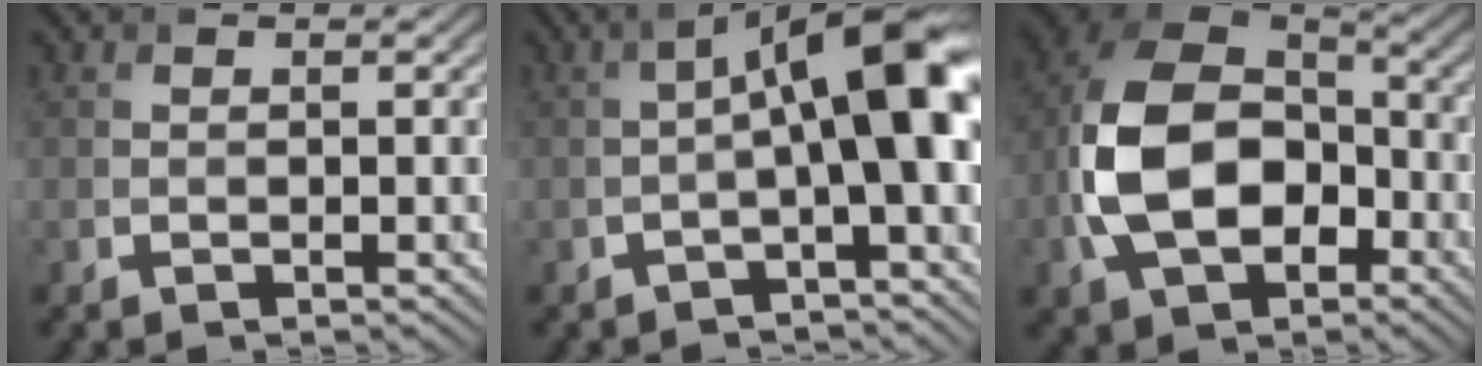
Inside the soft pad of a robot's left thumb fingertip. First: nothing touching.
{"total": 9.4, "force": [-0.1, 2.8, 8.9], "torque": [-0.138, 0.016, -0.007]}
{"total": 14.6, "force": [-3.6, 9.7, 10.3], "torque": [-0.225, -0.009, -0.077]}